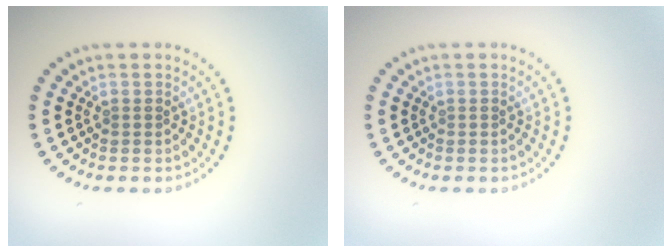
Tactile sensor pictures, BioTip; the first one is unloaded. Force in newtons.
{"total": 0.0}